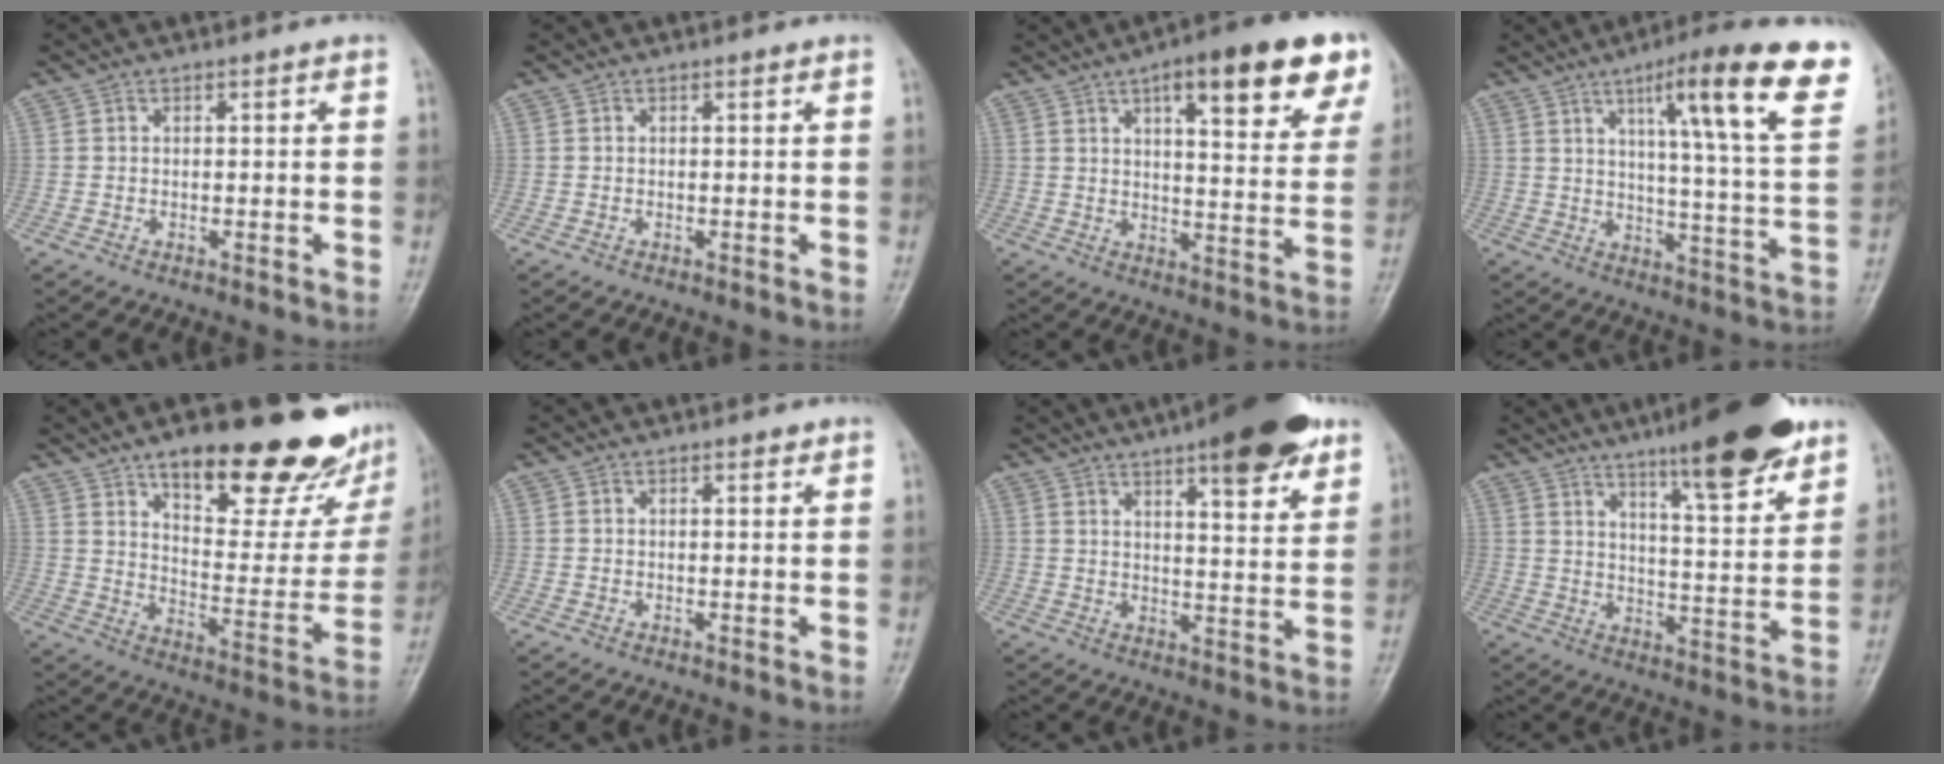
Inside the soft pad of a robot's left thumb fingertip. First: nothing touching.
{"total": 0.0}
{"total": 19.3, "force": [10.8, 5.3, 15.1], "torque": [-0.167, -0.035, 0.140]}
{"total": 21.4, "force": [11.2, 3.1, 18.0], "torque": [-0.226, -0.036, 0.153]}
{"total": 27.1, "force": [17.1, 9.6, 18.7], "torque": [-0.211, -0.073, 0.248]}
{"total": 0.8, "force": [0.6, 0.3, 0.4], "torque": [-0.006, -0.004, 0.007]}
{"total": 15.3, "force": [9.6, 4.0, 11.2], "torque": [-0.127, -0.042, 0.134]}
{"total": 16.6, "force": [11.2, 3.2, 11.8], "torque": [-0.149, -0.062, 0.172]}